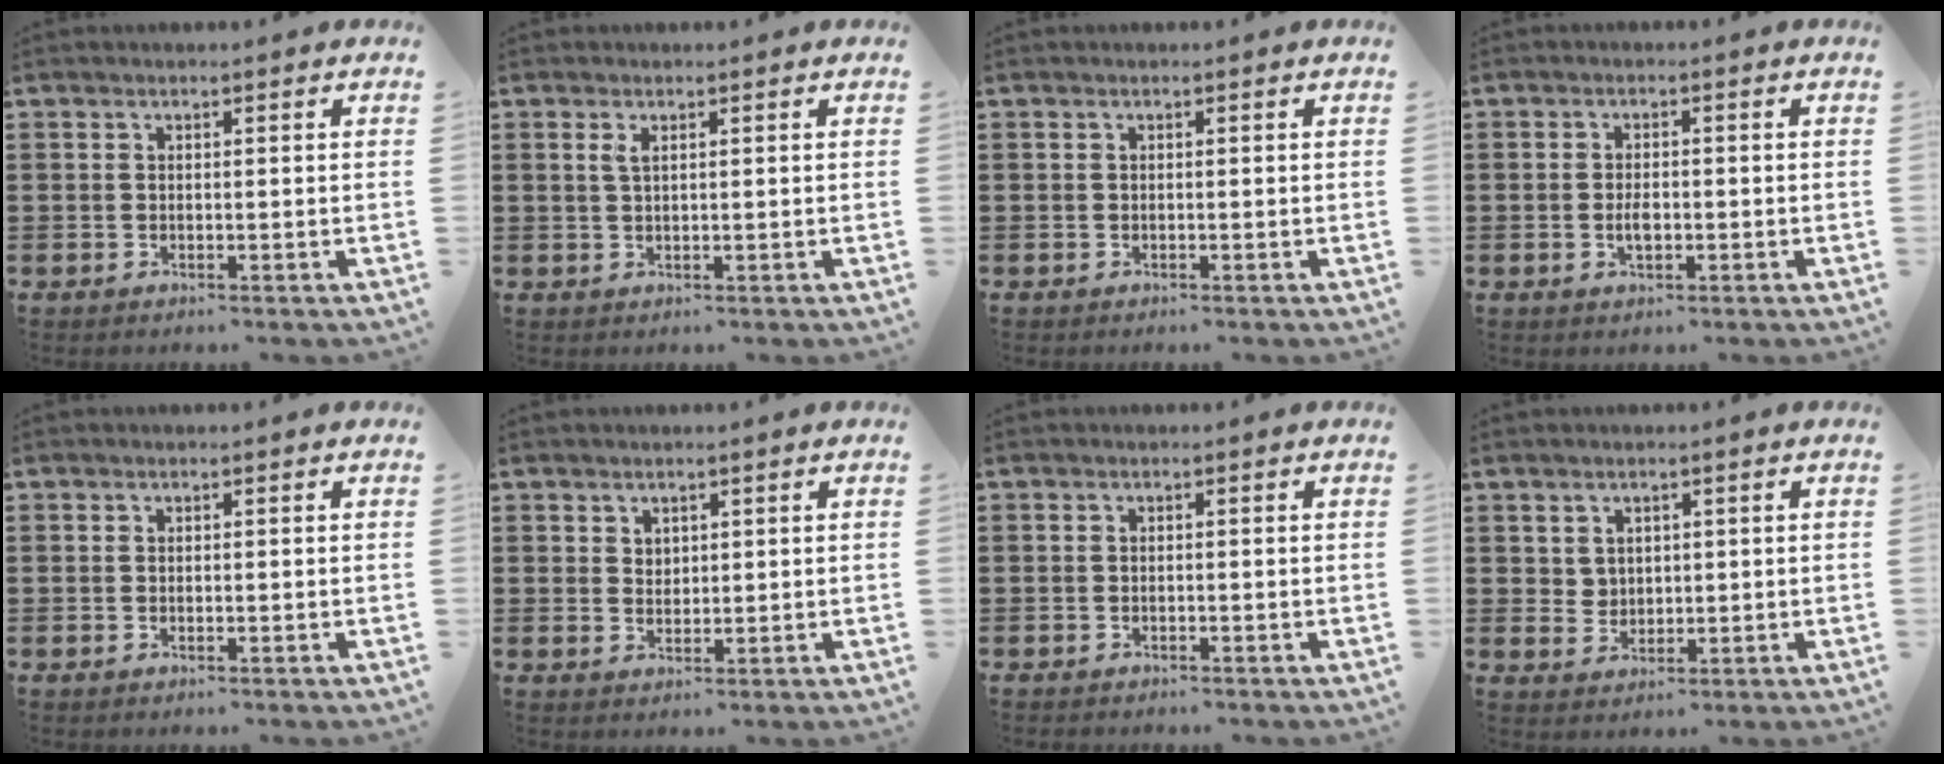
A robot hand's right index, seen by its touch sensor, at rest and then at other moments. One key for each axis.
{"total": 1.5, "fx": 0.6, "fy": 0.5, "fz": 1.3, "tx": -0.027, "ty": 0.004, "tz": 0.009}
{"total": 0.0}
{"total": 2.4, "fx": -0.5, "fy": 1.1, "fz": 2.1, "tx": -0.040, "ty": -0.001, "tz": -0.008}
{"total": 0.0}
{"total": 1.7, "fx": 1.3, "fy": 1.2, "fz": 0.2, "tx": -0.007, "ty": 0.005, "tz": 0.025}
{"total": 0.6, "fx": -0.5, "fy": 0.1, "fz": 0.1, "tx": -0.002, "ty": -0.002, "tz": -0.011}
{"total": 2.5, "fx": 1.5, "fy": 2.0, "fz": 0.4, "tx": -0.015, "ty": 0.010, "tz": 0.028}